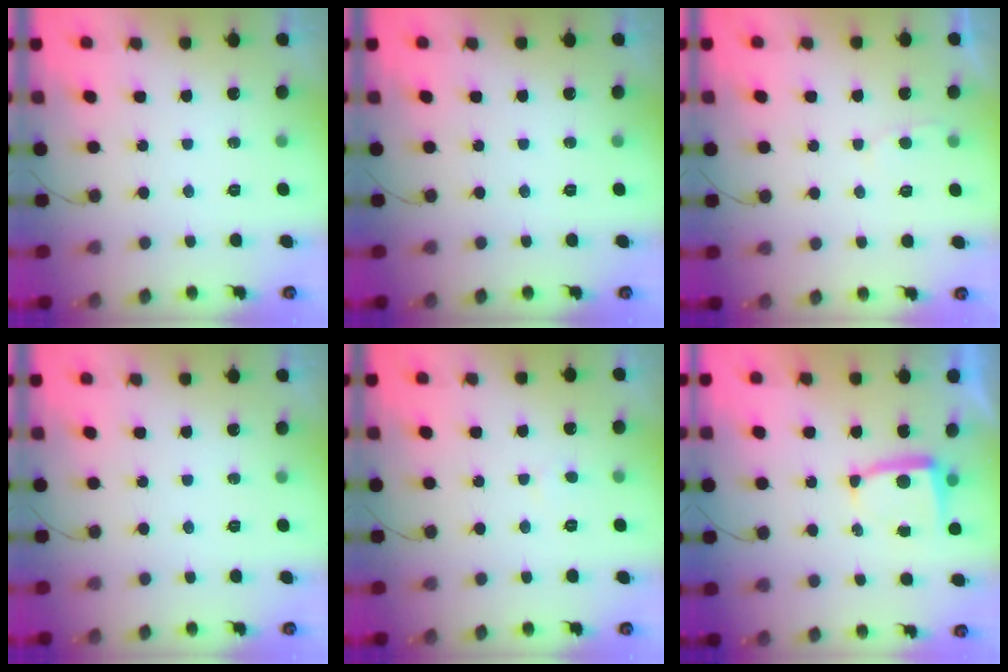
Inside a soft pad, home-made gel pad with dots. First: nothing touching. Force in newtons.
{"total": 0.0}
{"total": 2.1, "press": 2.1, "slide": 0.2}
{"total": 0.0}
{"total": 1.1, "press": 1.1, "slide": 0.1}
{"total": 5.2, "press": 5.1, "slide": 0.6}